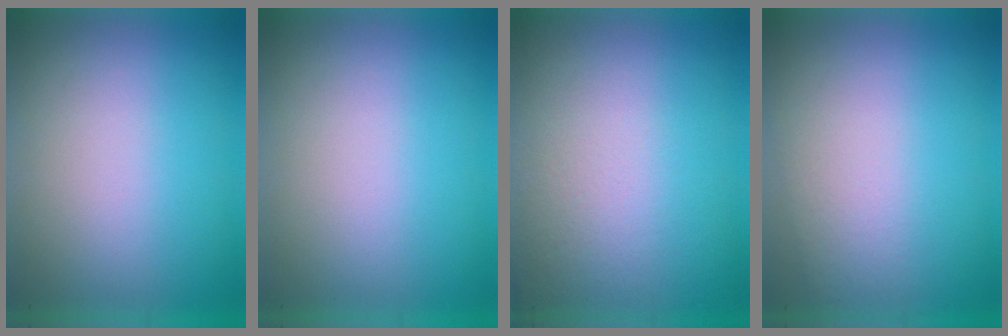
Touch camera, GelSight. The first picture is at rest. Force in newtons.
{"total": 0.0}
{"total": 2.7}
{"total": 1.1}